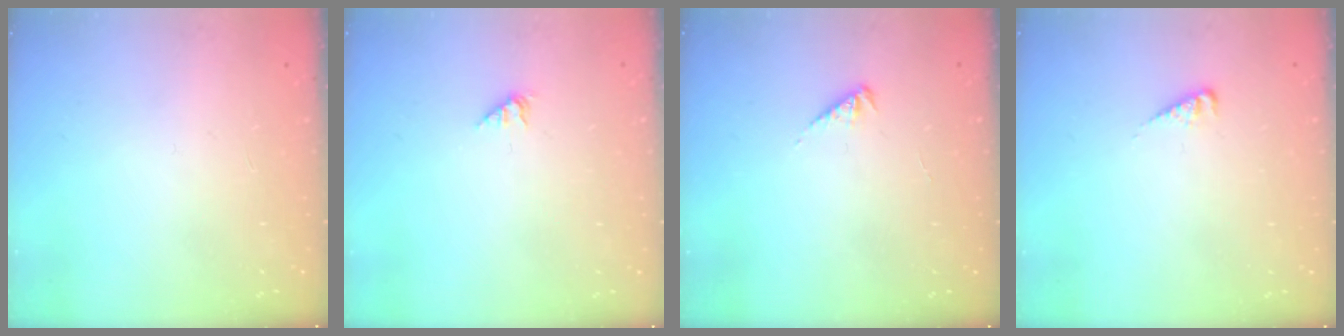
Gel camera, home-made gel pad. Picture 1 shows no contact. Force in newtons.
{"total": 1.5, "press": 1.4, "slide": 0.3}
{"total": 2.3, "press": 2.3, "slide": 0.5}
{"total": 2.6, "press": 2.6, "slide": 0.5}